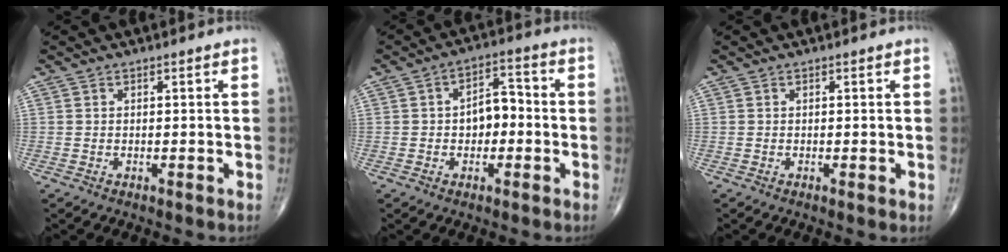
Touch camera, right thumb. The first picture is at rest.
{"total": 6.8, "force": [-0.6, 4.3, 5.2], "torque": [-0.057, 0.024, -0.018]}
{"total": 0.7, "force": [0.0, 0.1, 0.7], "torque": [-0.017, -0.005, 0.000]}